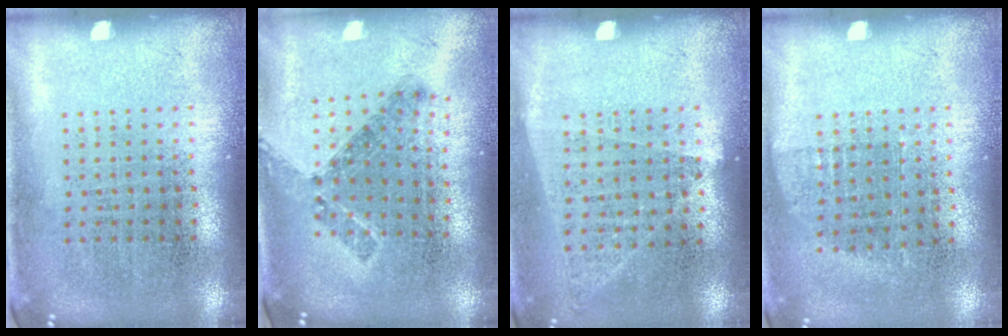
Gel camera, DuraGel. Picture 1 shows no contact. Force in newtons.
{"total": 0.8, "press": 0.7, "slide": 0.3}
{"total": 1.0, "press": 0.9, "slide": 0.5}
{"total": 0.7, "press": 0.7, "slide": 0.3}